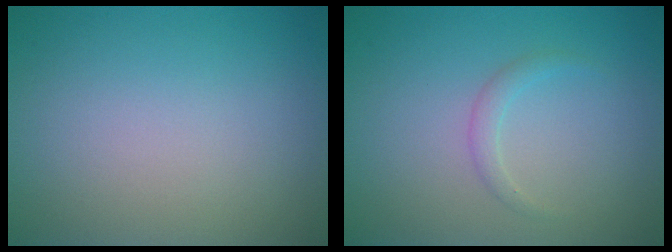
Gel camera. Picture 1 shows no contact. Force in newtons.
{"total": 1.1, "press": 1.1, "slide": 0.0}